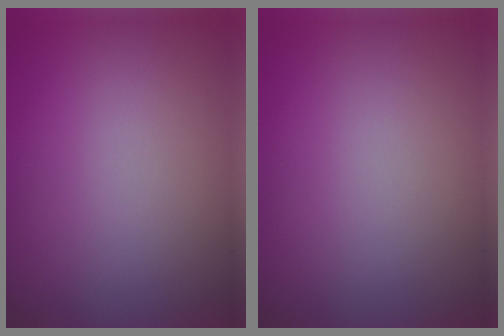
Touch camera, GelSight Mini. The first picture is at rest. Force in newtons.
{"total": 0.0}